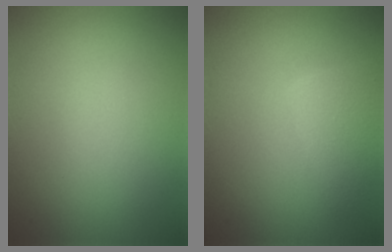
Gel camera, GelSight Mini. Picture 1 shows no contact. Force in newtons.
{"total": 2.8, "press": 2.8, "slide": 0.2}